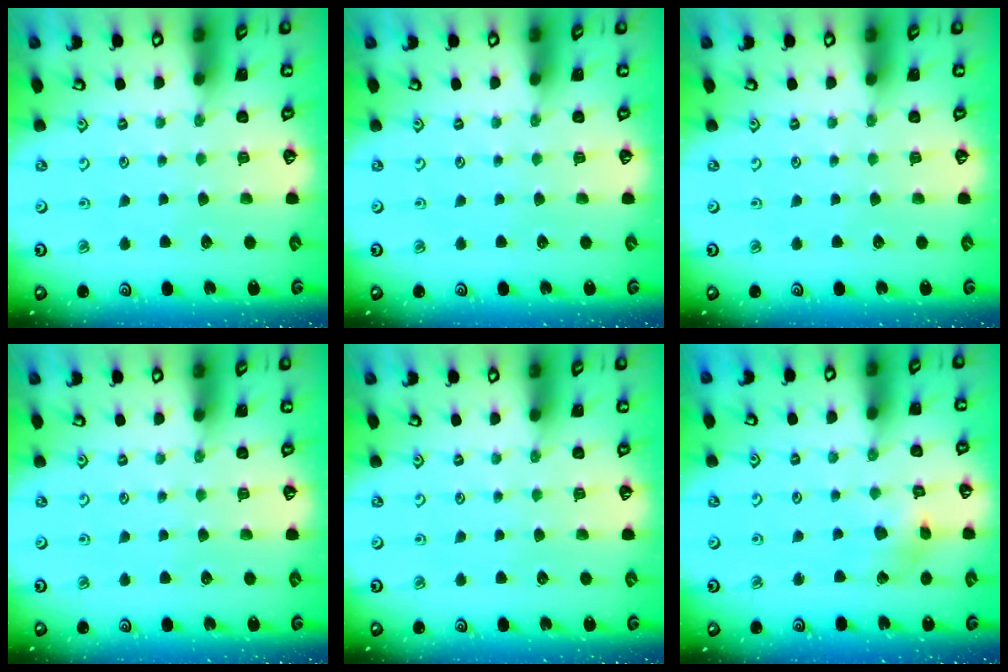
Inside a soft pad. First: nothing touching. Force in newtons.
{"total": 0.0}
{"total": 0.0}
{"total": 0.0}
{"total": 0.0}
{"total": 6.0, "press": 6.0, "slide": 0.7}